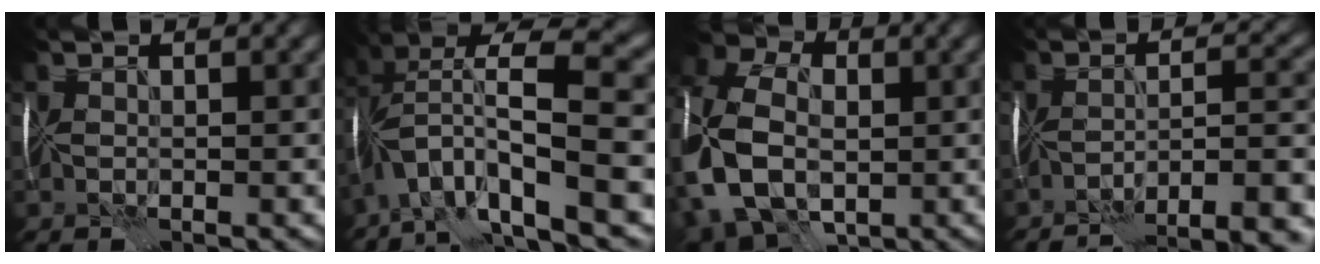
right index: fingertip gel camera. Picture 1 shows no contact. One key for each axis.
{"total": 12.1, "fx": -3.2, "fy": 3.7, "fz": 11.0, "tx": -0.202, "ty": 0.020, "tz": -0.047}
{"total": 15.4, "fx": -3.8, "fy": 11.1, "fz": 9.9, "tx": -0.212, "ty": -0.010, "tz": -0.084}
{"total": 11.0, "fx": -9.1, "fy": 1.6, "fz": 6.0, "tx": -0.066, "ty": 0.007, "tz": -0.108}